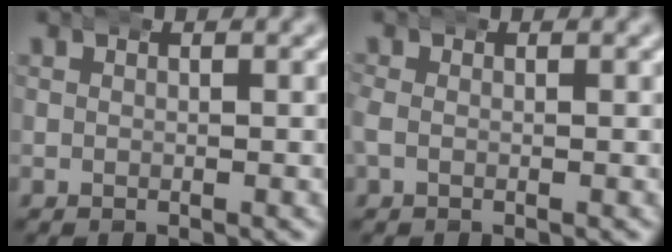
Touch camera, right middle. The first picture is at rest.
{"total": 1.3, "force": [-0.3, 1.0, 0.8], "torque": [-0.033, -0.003, -0.009]}